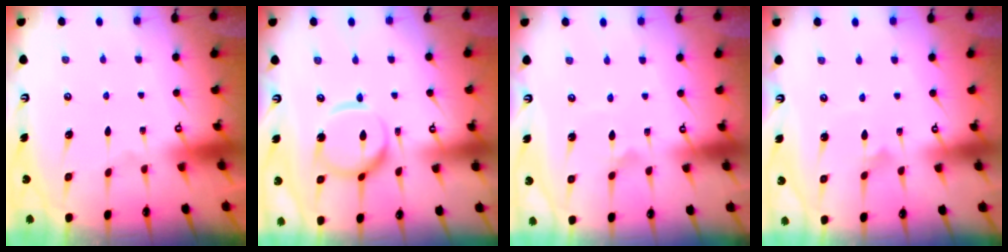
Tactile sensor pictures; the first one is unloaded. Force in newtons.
{"total": 12.9, "press": 12.9, "slide": 1.2}
{"total": 2.1, "press": 2.1, "slide": 0.1}
{"total": 1.9, "press": 1.9, "slide": 0.1}